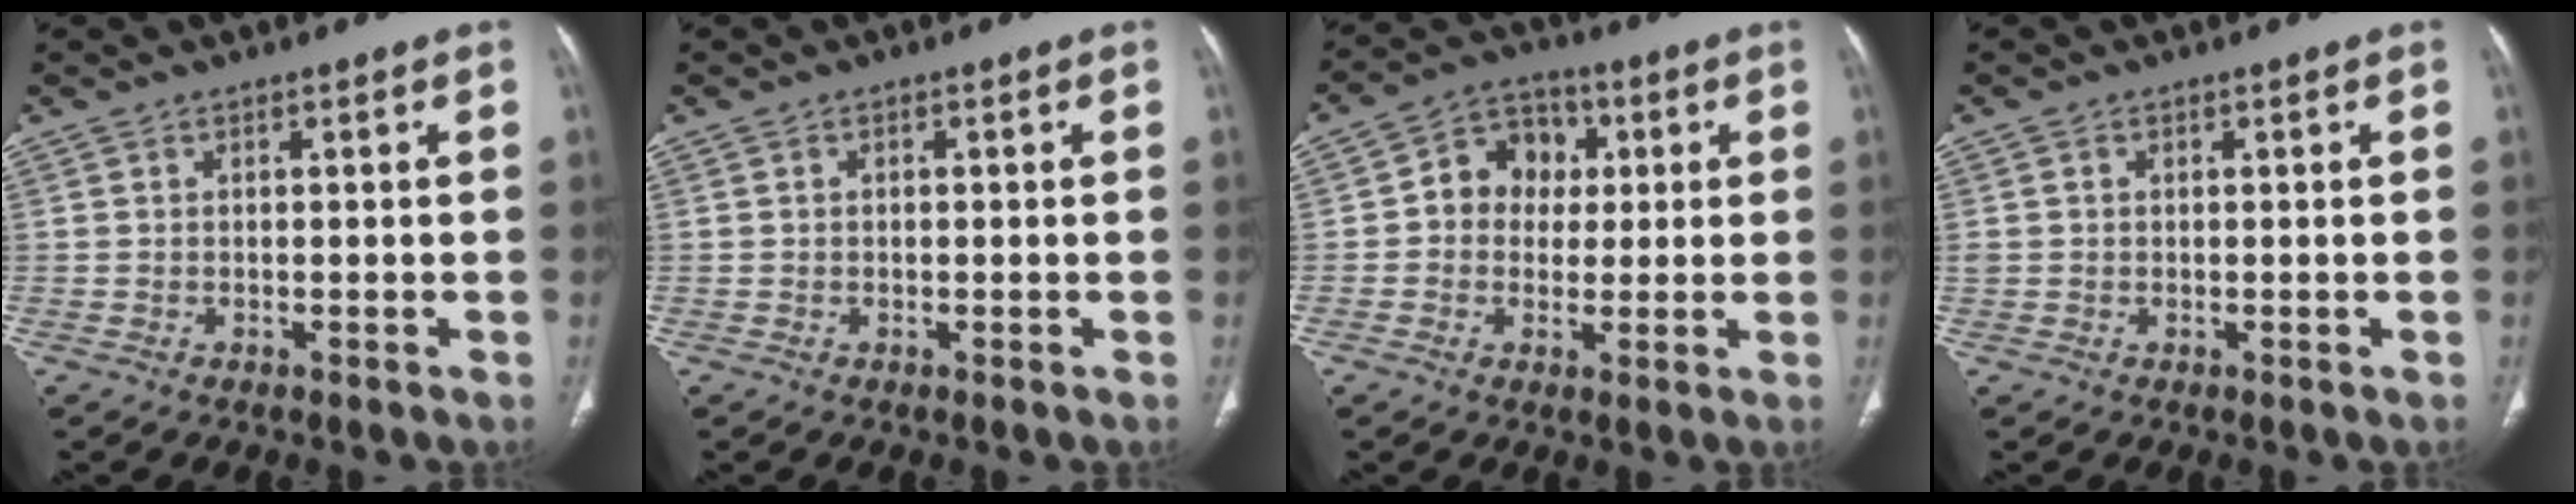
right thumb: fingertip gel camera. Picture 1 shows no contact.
{"total": 0.6, "force": [0.1, 0.3, 0.5], "torque": [-0.011, 0.003, 0.002]}
{"total": 9.3, "force": [1.3, 7.8, 4.8], "torque": [-0.035, 0.013, 0.009]}
{"total": 1.2, "force": [0.3, 1.1, 0.5], "torque": [-0.006, 0.003, 0.008]}